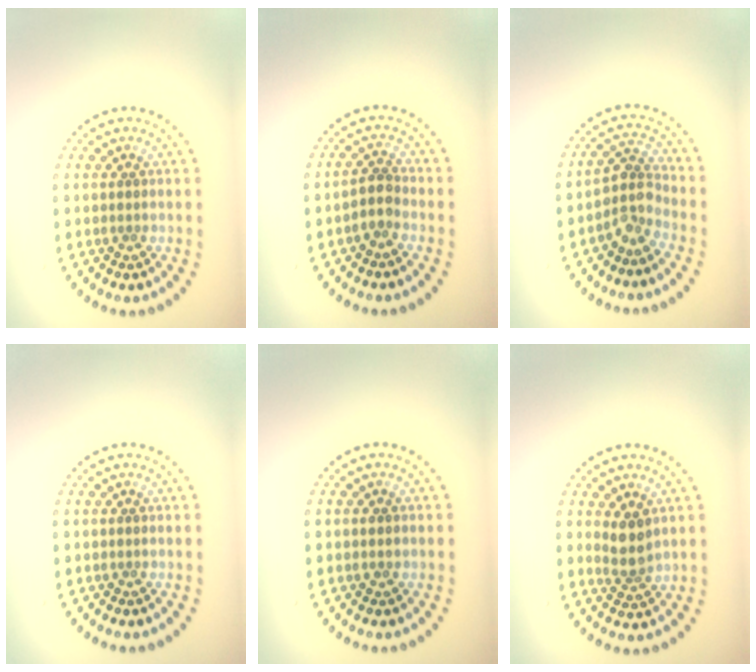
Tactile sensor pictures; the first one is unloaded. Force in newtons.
{"total": 1.9, "press": 1.6, "slide": 1.2}
{"total": 2.9, "press": 2.1, "slide": 2.0}
{"total": 0.0}
{"total": 1.0, "press": 1.0, "slide": 0.3}
{"total": 2.4, "press": 2.0, "slide": 1.3}